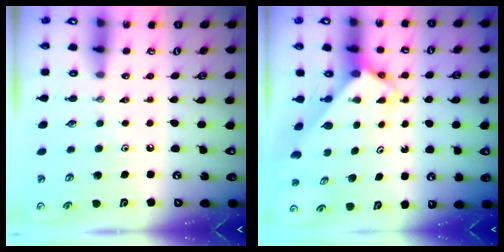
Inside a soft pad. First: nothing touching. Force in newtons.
{"total": 2.9, "press": 2.9, "slide": 0.2}